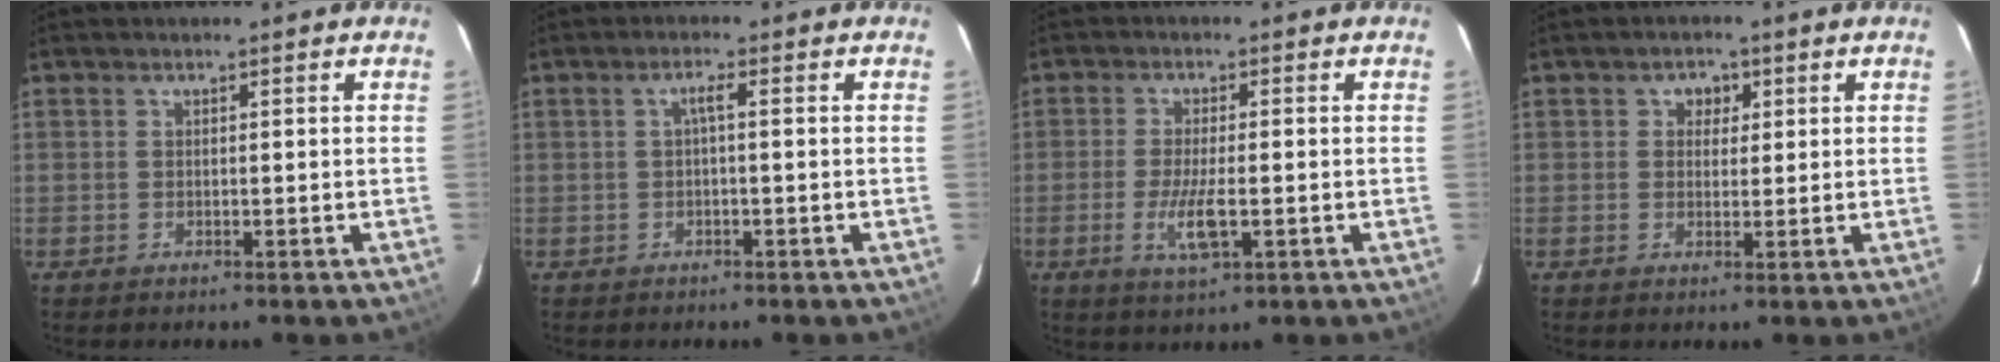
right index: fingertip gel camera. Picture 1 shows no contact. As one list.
[{"total": 1.5, "force": [-0.2, -0.1, 1.5], "torque": [-0.027, 0.006, -0.003]}, {"total": 6.2, "force": [-1.9, 1.5, 5.7], "torque": [-0.119, -0.012, -0.034]}, {"total": 2.6, "force": [0.8, 2.4, 0.7], "torque": [-0.004, 0.009, 0.011]}]